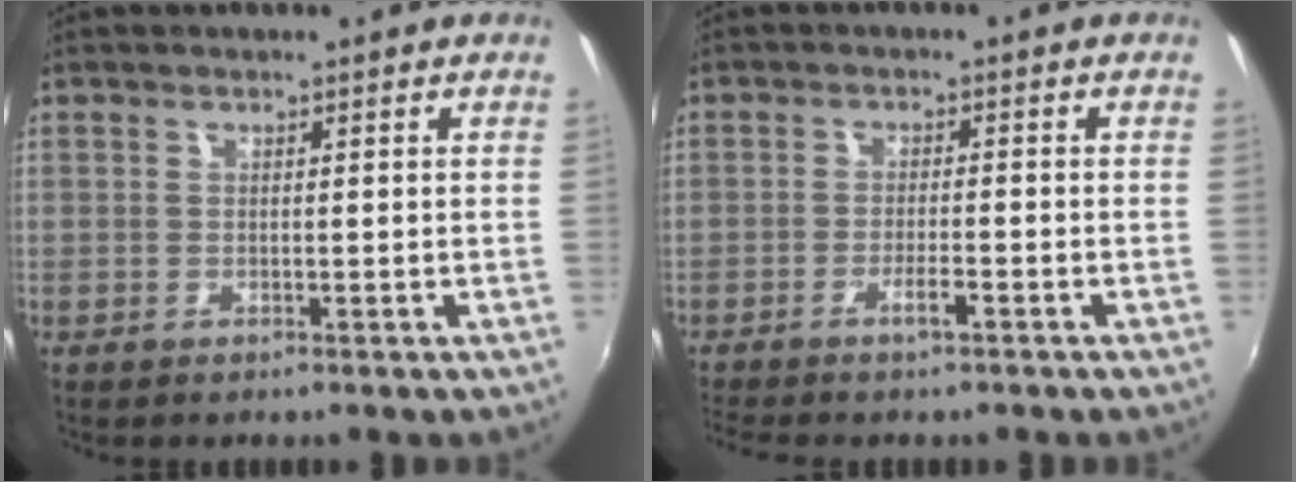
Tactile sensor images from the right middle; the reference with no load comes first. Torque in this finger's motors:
{"motor_torque": [1.09, -1.05, 0.17, 0.05]}